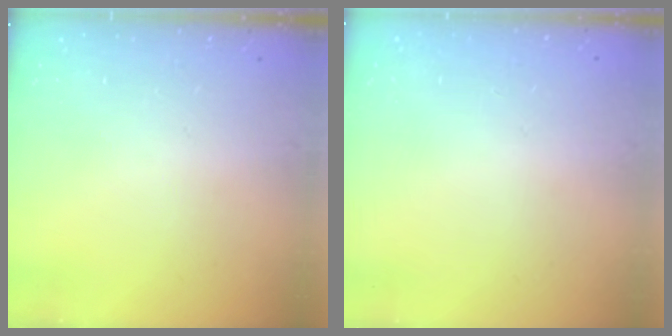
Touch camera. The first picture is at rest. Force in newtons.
{"total": 0.6, "press": 0.6, "slide": 0.1}